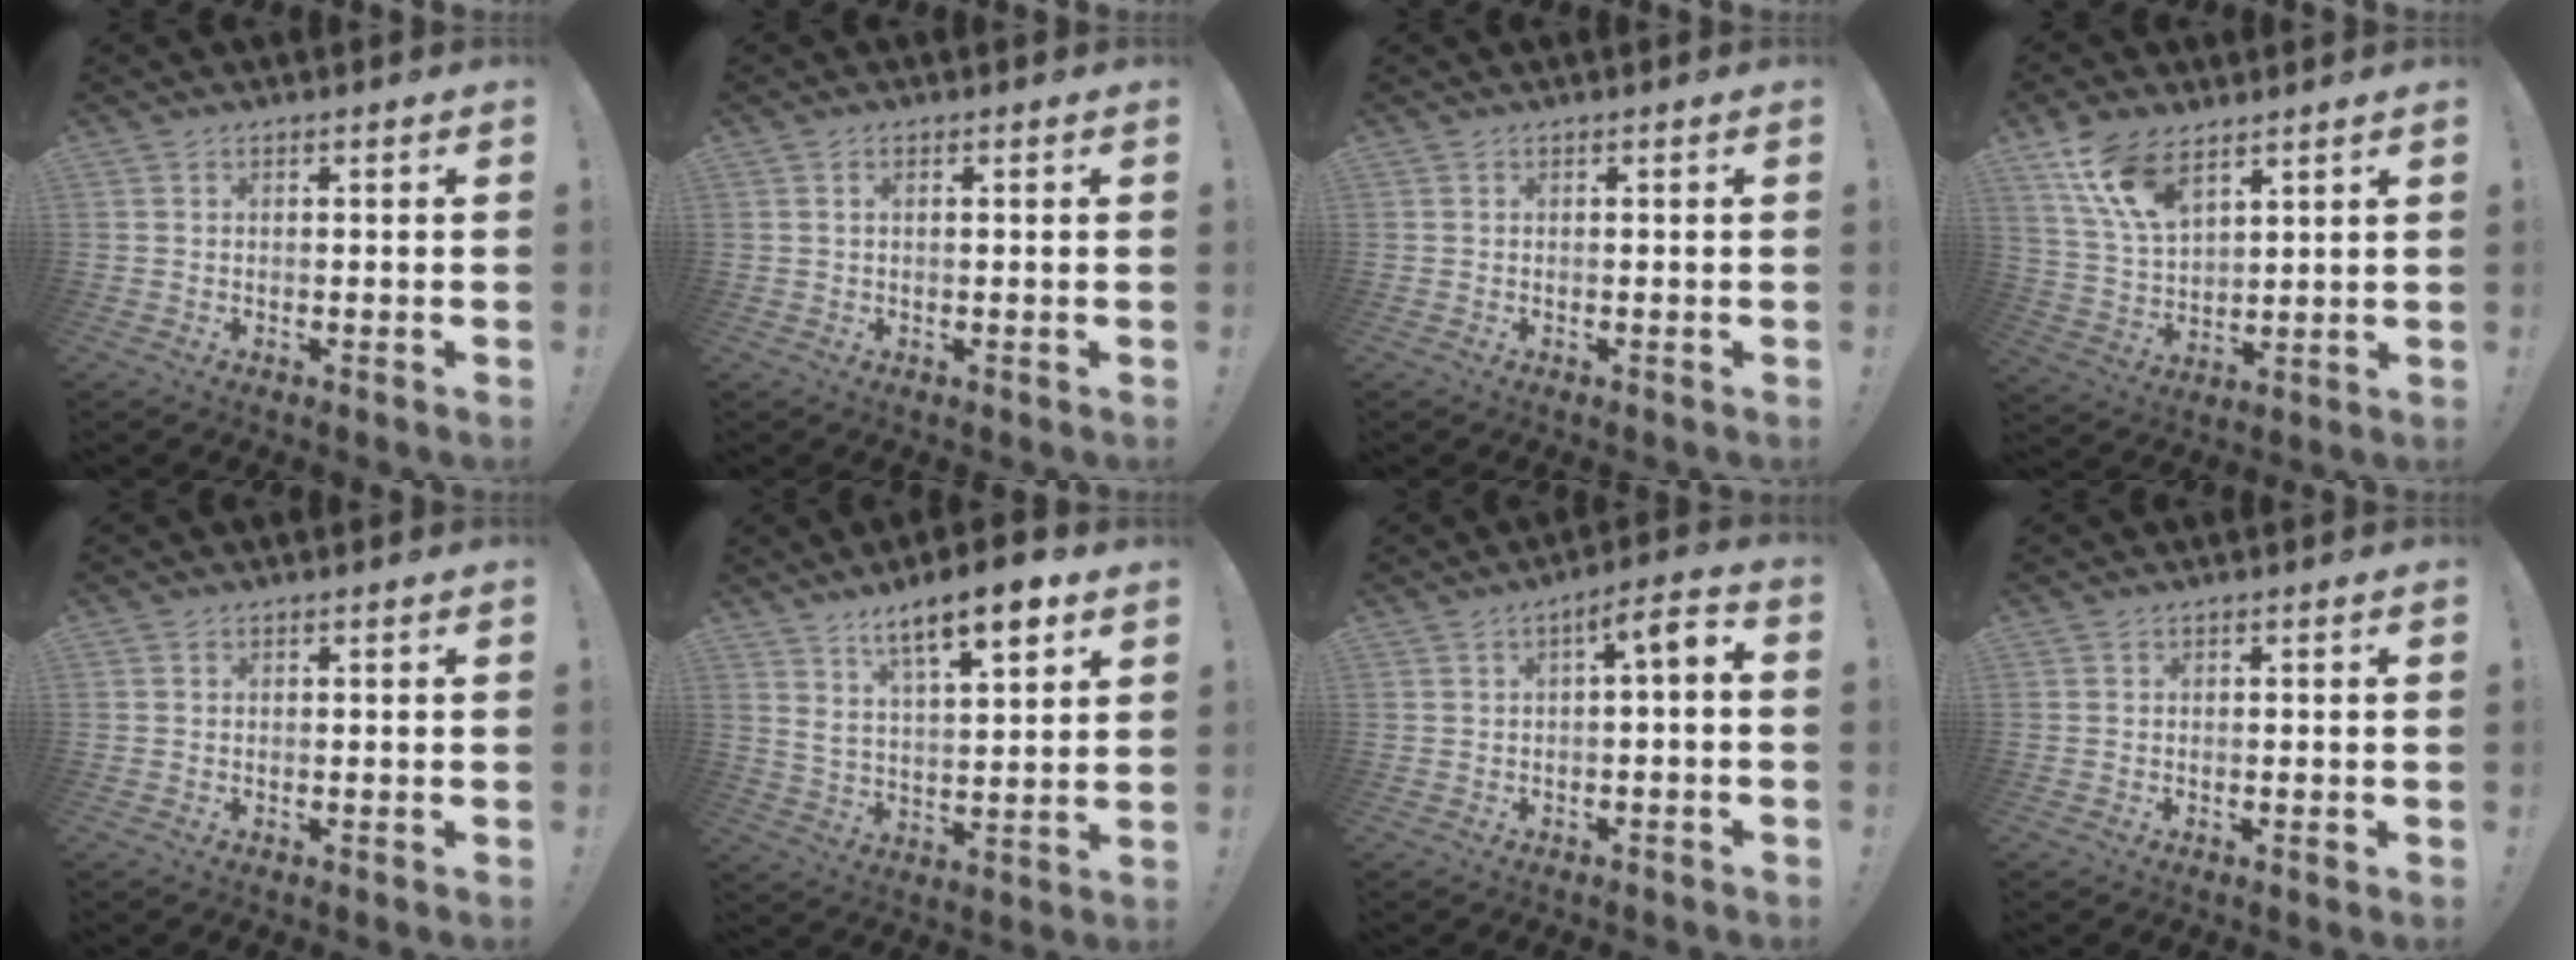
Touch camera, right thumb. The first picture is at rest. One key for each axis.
{"total": 1.3, "fx": 0.3, "fy": 0.5, "fz": 1.2, "tx": -0.018, "ty": 0.000, "tz": 0.004}
{"total": 0.0}
{"total": 13.4, "fx": 8.6, "fy": 6.5, "fz": 8.0, "tx": -0.157, "ty": -0.036, "tz": 0.162}
{"total": 0.0}
{"total": 12.8, "fx": 8.7, "fy": 2.9, "fz": 9.0, "tx": -0.143, "ty": -0.043, "tz": 0.141}
{"total": 5.4, "fx": -0.5, "fy": 1.2, "fz": 5.2, "tx": -0.080, "ty": 0.005, "tz": -0.014}
{"total": 0.6, "fx": -0.3, "fy": 0.0, "fz": 0.5, "tx": 0.001, "ty": -0.003, "tz": -0.006}